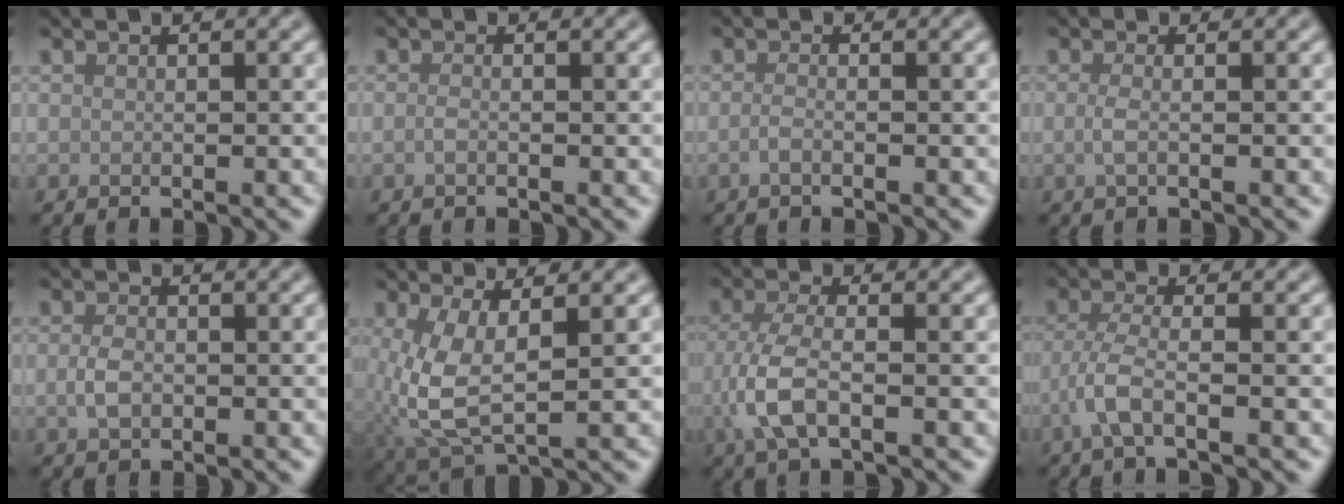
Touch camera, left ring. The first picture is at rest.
{"total": 0.7, "force": [-0.3, 0.2, 0.5], "torque": [-0.012, -0.001, -0.007]}
{"total": 1.1, "force": [-0.5, 0.4, 1.0], "torque": [-0.017, -0.001, -0.013]}
{"total": 1.4, "force": [-0.2, 0.5, 1.3], "torque": [-0.027, -0.003, -0.006]}
{"total": 1.8, "force": [-0.3, 1.1, 1.4], "torque": [-0.031, 0.000, -0.007]}
{"total": 5.5, "force": [0.0, 2.2, 5.0], "torque": [-0.122, -0.007, 0.003]}
{"total": 4.3, "force": [-1.1, 1.6, 3.8], "torque": [-0.090, -0.002, -0.028]}
{"total": 3.1, "force": [-1.5, 0.6, 2.7], "torque": [-0.058, 0.001, -0.041]}